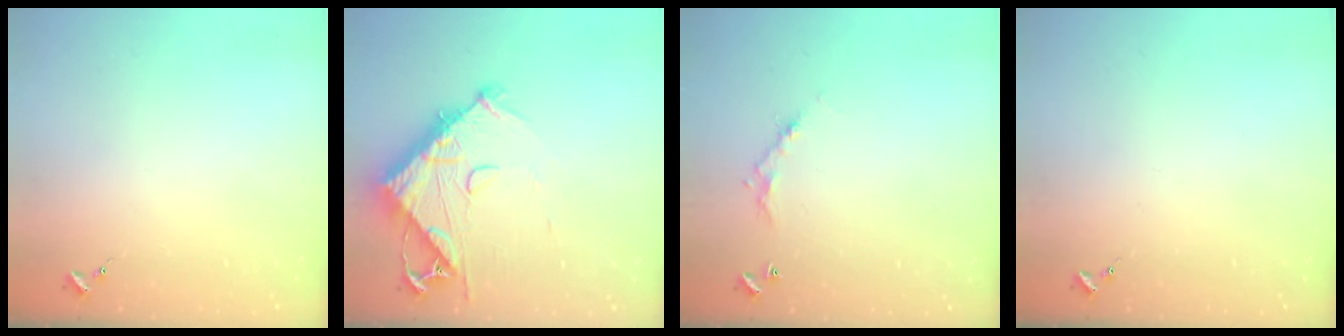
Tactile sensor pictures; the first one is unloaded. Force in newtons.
{"total": 13.1, "press": 13.0, "slide": 1.0}
{"total": 5.2, "press": 5.2, "slide": 0.3}
{"total": 0.0}